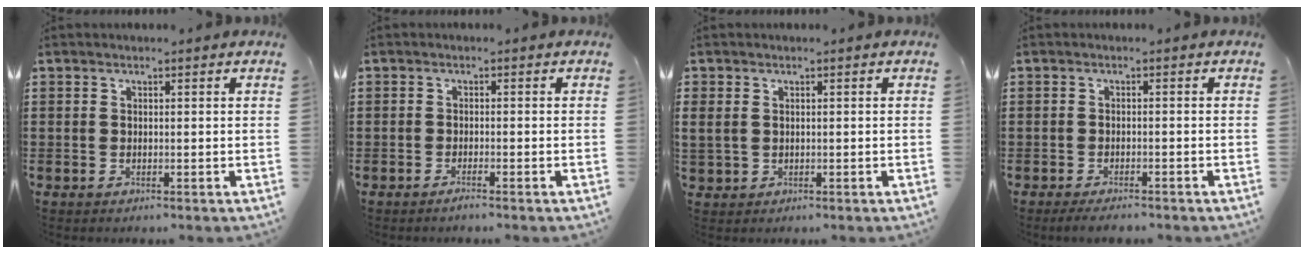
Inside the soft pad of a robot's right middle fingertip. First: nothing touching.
{"total": 1.1, "force": [-0.9, 0.0, 0.6], "torque": [-0.012, -0.003, -0.016]}
{"total": 1.5, "force": [0.4, 1.3, 0.8], "torque": [-0.020, 0.006, 0.008]}
{"total": 1.8, "force": [-1.7, 0.0, 0.7], "torque": [-0.014, -0.002, -0.032]}